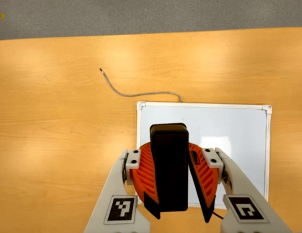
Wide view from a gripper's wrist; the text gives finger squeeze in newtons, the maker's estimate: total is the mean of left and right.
{"total": 10.1, "left": 10.1, "right": 10.1}